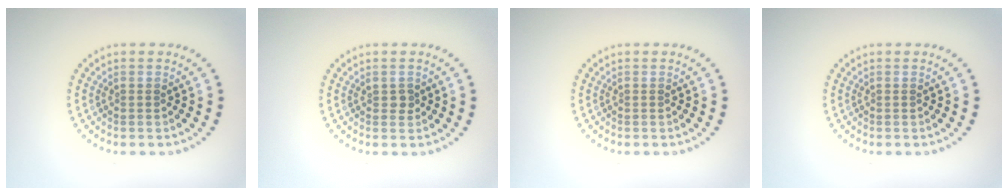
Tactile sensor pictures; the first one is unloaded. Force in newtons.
{"total": 0.8, "press": 0.8, "slide": 0.2}
{"total": 0.0}
{"total": 0.0}